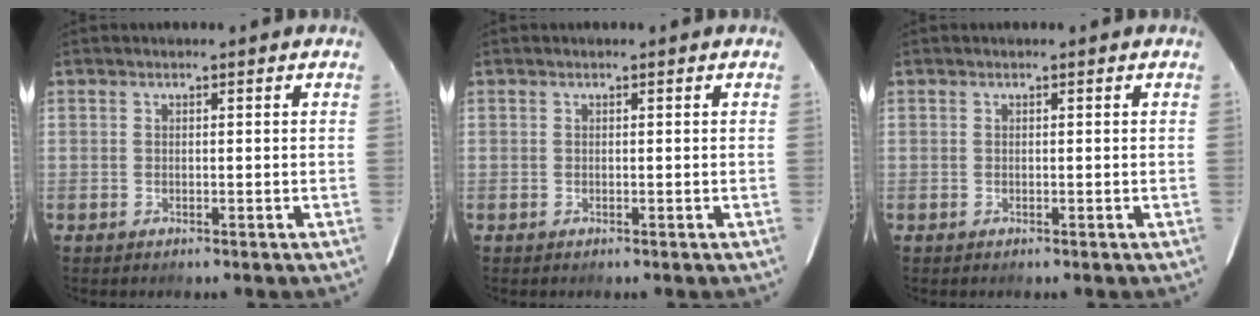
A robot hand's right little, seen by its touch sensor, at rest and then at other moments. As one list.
[{"total": 0.0}, {"total": 0.0}]